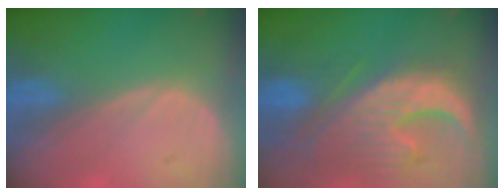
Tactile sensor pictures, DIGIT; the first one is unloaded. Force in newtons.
{"total": 12.8, "press": 11.2, "slide": 6.3}